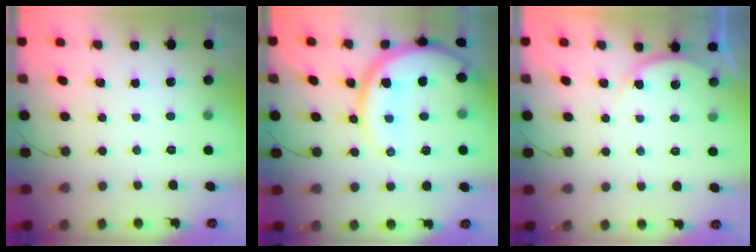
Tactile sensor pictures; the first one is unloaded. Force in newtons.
{"total": 16.9, "press": 16.9, "slide": 1.3}
{"total": 2.9, "press": 2.9, "slide": 0.5}